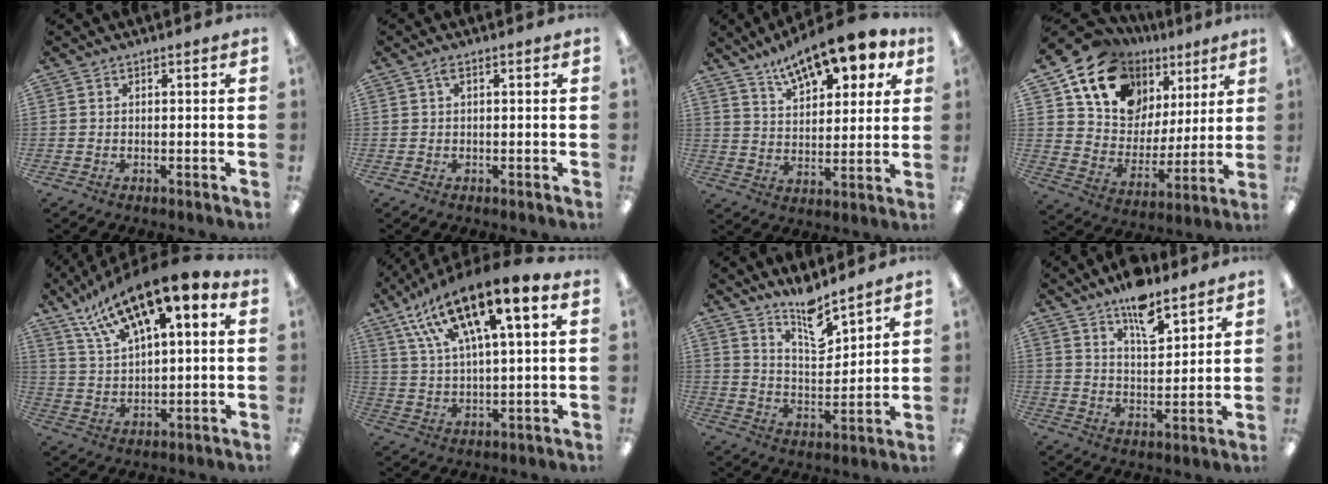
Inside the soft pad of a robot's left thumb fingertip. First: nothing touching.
{"total": 1.8, "force": [0.5, 0.6, 1.6], "torque": [-0.033, 0.005, 0.007]}
{"total": 14.7, "force": [11.1, 5.5, 7.9], "torque": [-0.130, -0.055, 0.193]}
{"total": 16.1, "force": [10.7, 10.7, 5.6], "torque": [-0.114, -0.070, 0.199]}
{"total": 15.9, "force": [11.1, 4.9, 10.3], "torque": [-0.204, -0.066, 0.192]}
{"total": 17.7, "force": [10.6, 5.4, 13.1], "torque": [-0.240, -0.041, 0.180]}
{"total": 10.1, "force": [8.7, 2.7, 4.4], "torque": [-0.072, -0.061, 0.154]}
{"total": 10.6, "force": [7.9, 4.1, 5.8], "torque": [-0.080, -0.046, 0.134]}